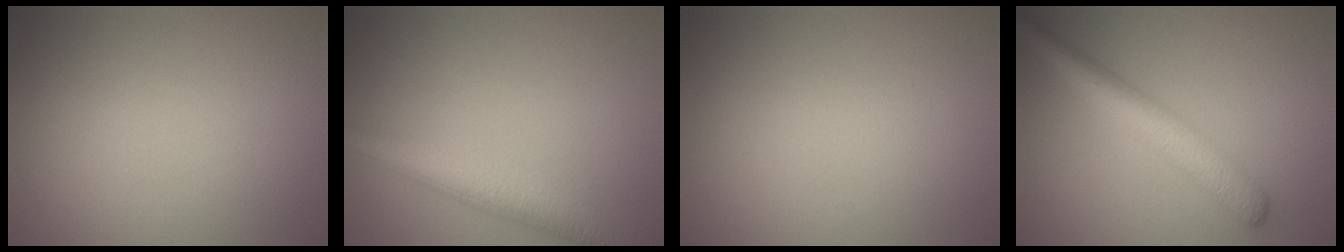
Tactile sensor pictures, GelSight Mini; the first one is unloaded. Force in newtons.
{"total": 4.5, "press": 4.5, "slide": 0.2}
{"total": 0.0}
{"total": 3.9, "press": 3.9, "slide": 0.1}